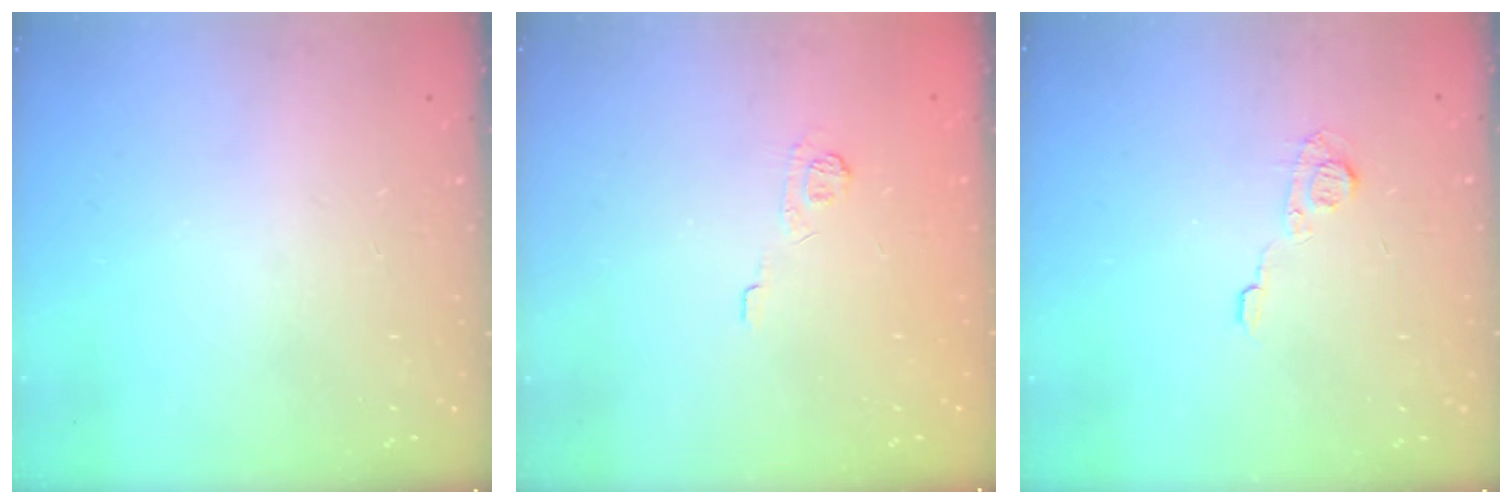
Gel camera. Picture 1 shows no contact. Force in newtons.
{"total": 5.2, "press": 4.9, "slide": 1.6}
{"total": 6.9, "press": 6.8, "slide": 0.8}